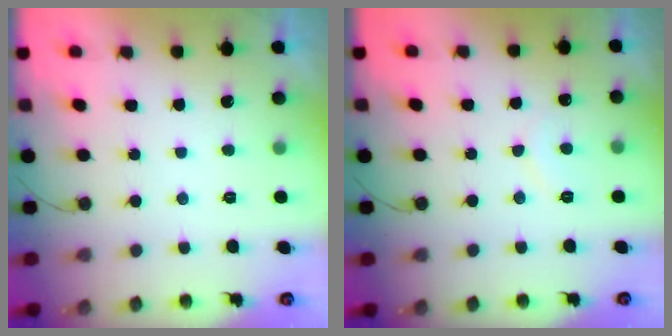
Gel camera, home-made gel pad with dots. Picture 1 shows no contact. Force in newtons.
{"total": 5.3, "press": 5.3, "slide": 0.3}